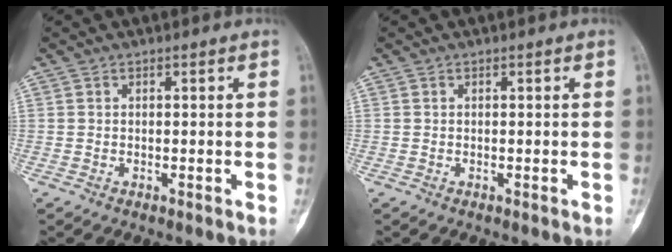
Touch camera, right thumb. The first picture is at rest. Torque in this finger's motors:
{"motor_torque": [0.02, 0.01, 0.04, -0.05, 0.00]}